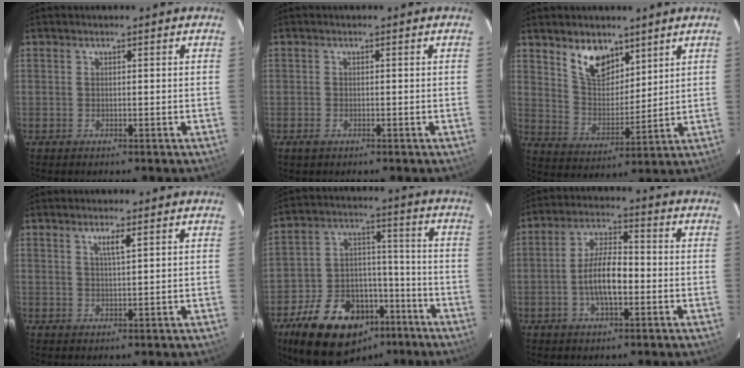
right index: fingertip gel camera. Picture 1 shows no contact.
{"total": 1.4, "force": [-0.9, 0.7, 0.8], "torque": [-0.014, -0.002, -0.018]}
{"total": 9.7, "force": [6.5, 5.2, 4.9], "torque": [-0.083, 0.006, 0.128]}
{"total": 2.3, "force": [1.3, 0.0, 1.9], "torque": [-0.032, 0.001, 0.023]}
{"total": 20.7, "force": [-12.9, 12.4, 10.4], "torque": [-0.215, 0.034, -0.187]}
{"total": 8.6, "force": [-2.0, 3.3, 7.6], "torque": [-0.149, 0.007, -0.034]}